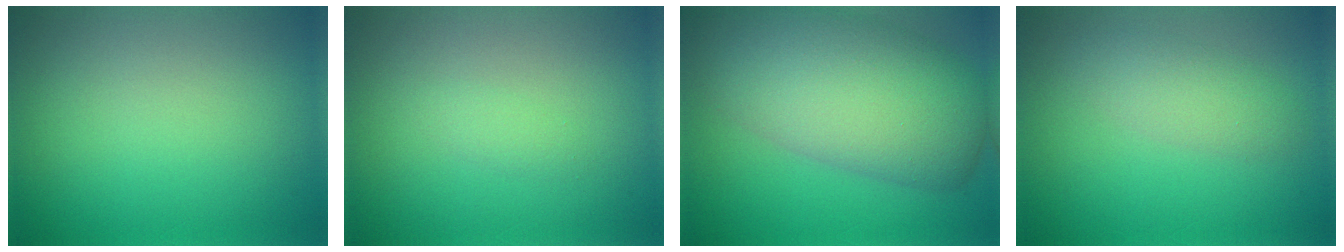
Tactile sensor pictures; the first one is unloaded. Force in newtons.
{"total": 0.8, "press": 0.8, "slide": 0.0}
{"total": 11.0, "press": 10.9, "slide": 0.6}
{"total": 2.4, "press": 2.4, "slide": 0.2}